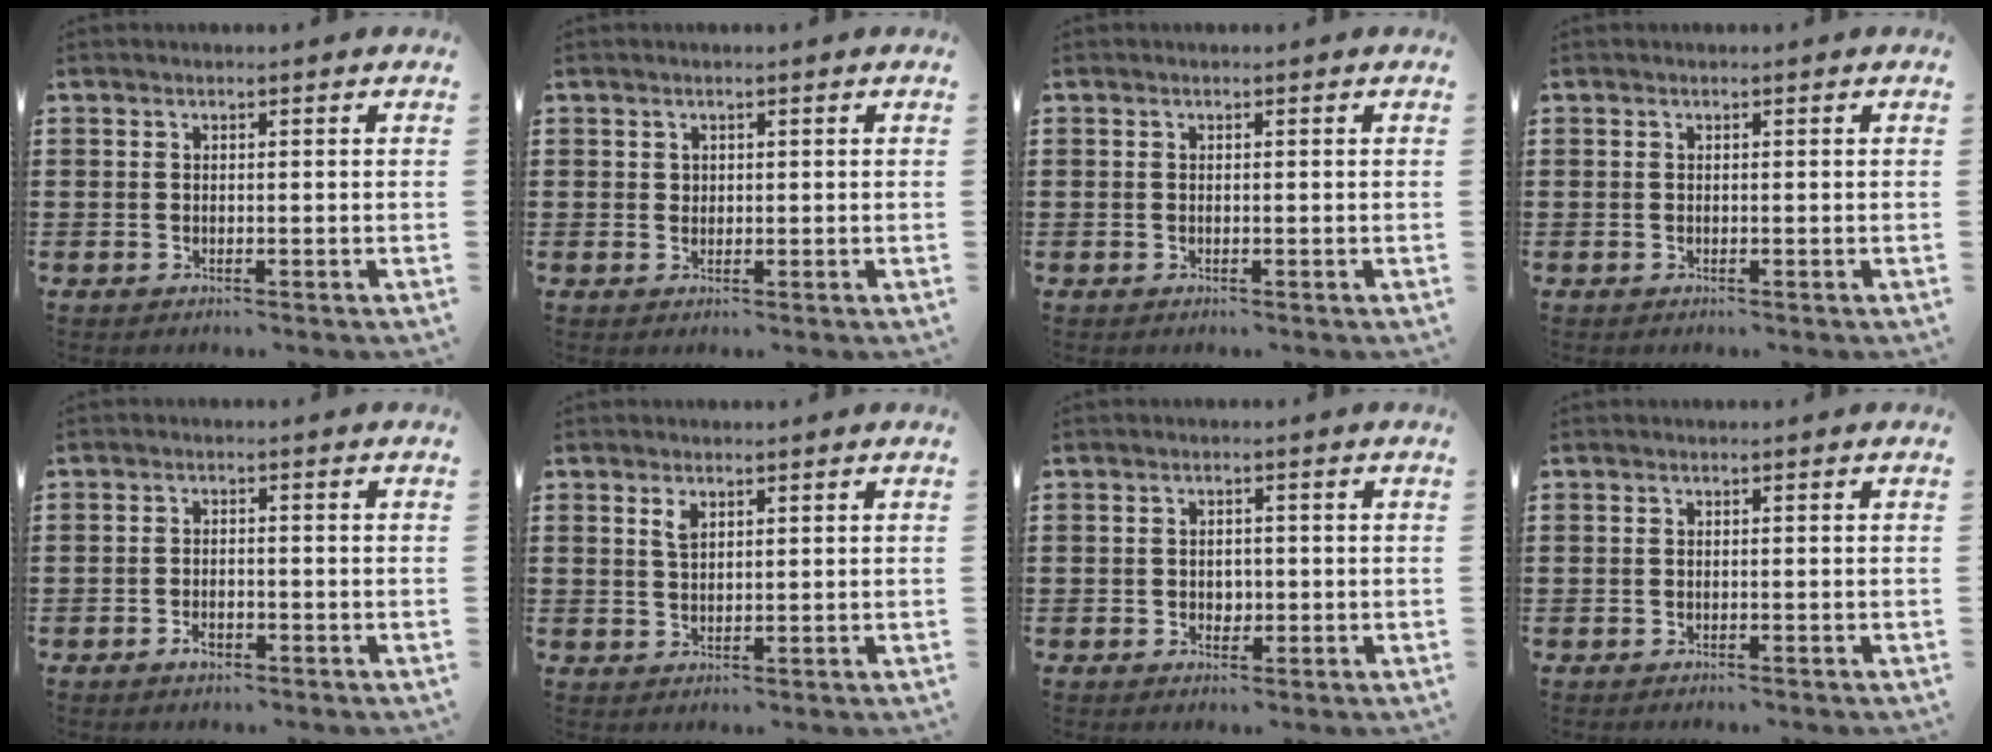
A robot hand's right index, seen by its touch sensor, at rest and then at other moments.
{"total": 1.0, "force": [0.6, 0.8, 0.1], "torque": [-0.003, 0.002, 0.013]}
{"total": 0.0}
{"total": 0.0}
{"total": 2.0, "force": [-1.1, 0.9, 1.4], "torque": [-0.028, -0.001, -0.021]}
{"total": 2.1, "force": [1.4, 0.9, 1.3], "torque": [-0.029, 0.003, 0.025]}
{"total": 1.7, "force": [-0.2, 1.4, 0.9], "torque": [-0.022, 0.005, -0.006]}
{"total": 0.0}